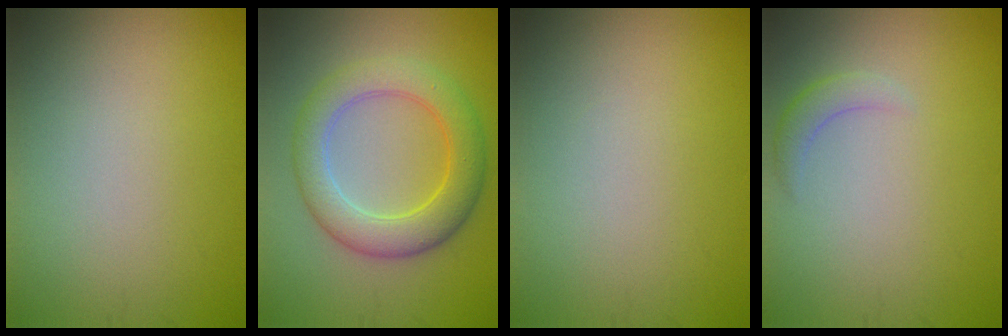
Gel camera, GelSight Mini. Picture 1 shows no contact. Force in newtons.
{"total": 5.9, "press": 5.9, "slide": 0.1}
{"total": 0.0}
{"total": 1.5, "press": 1.5, "slide": 0.1}